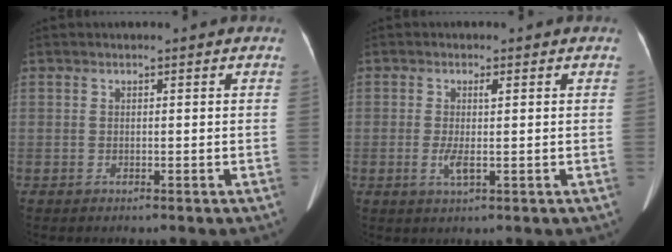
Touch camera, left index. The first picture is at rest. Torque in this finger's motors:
{"motor_torque": [0.05, -0.03, 0.05, 0.06]}